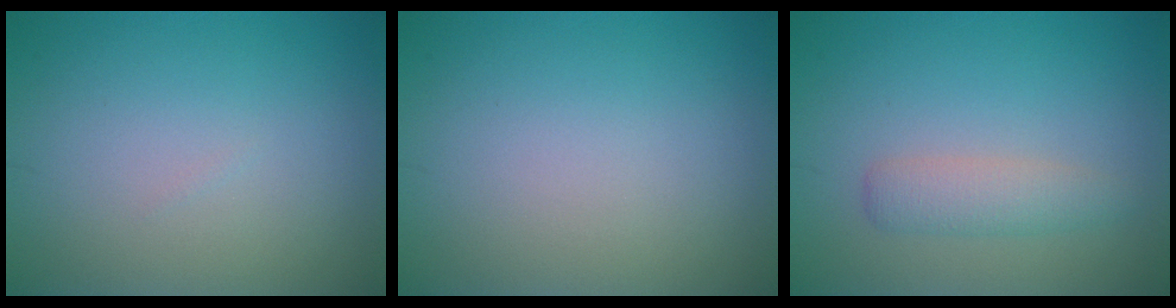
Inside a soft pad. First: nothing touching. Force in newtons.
{"total": 0.0}
{"total": 2.2, "press": 2.2, "slide": 0.0}